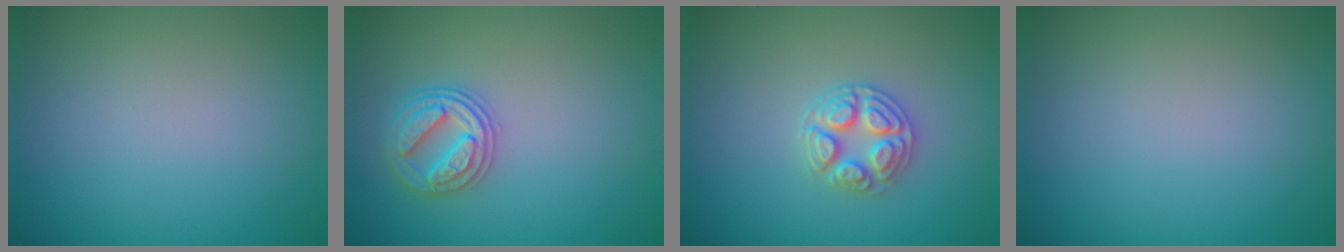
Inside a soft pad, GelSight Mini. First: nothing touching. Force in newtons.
{"total": 2.9, "press": 2.9, "slide": 0.4}
{"total": 2.8, "press": 2.7, "slide": 0.9}
{"total": 0.0}